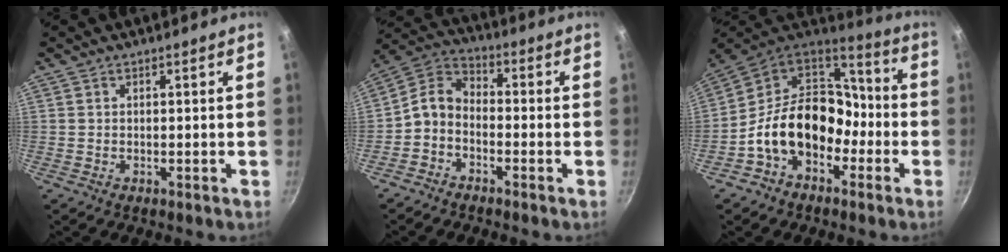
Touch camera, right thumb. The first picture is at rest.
{"total": 6.9, "force": [-2.6, 4.7, 4.2], "torque": [-0.082, 0.053, -0.069]}
{"total": 18.6, "force": [-5.0, 13.6, 11.8], "torque": [-0.151, 0.072, -0.099]}